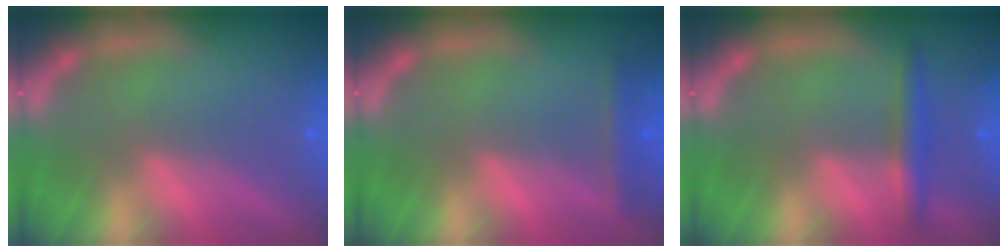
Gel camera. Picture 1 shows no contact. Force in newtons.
{"total": 1.9}
{"total": 3.0}